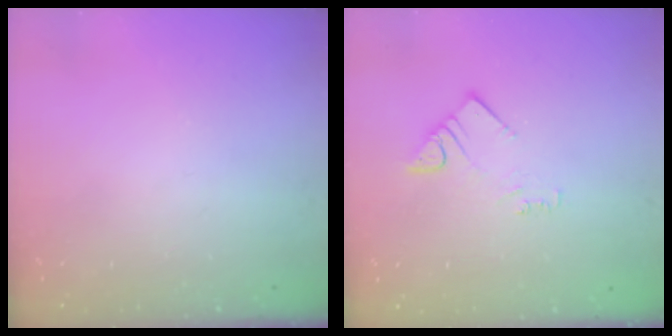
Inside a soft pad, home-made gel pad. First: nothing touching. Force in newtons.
{"total": 3.1, "press": 3.0, "slide": 0.4}